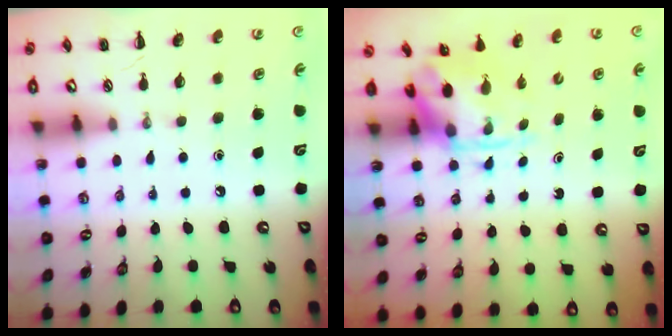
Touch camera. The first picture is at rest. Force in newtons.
{"total": 3.8, "press": 3.7, "slide": 0.8}